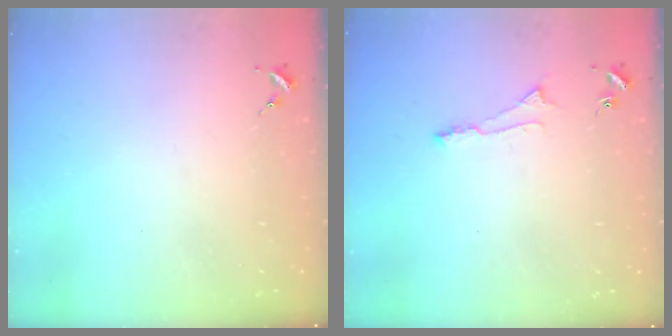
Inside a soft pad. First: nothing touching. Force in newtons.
{"total": 6.8, "press": 6.8, "slide": 0.6}